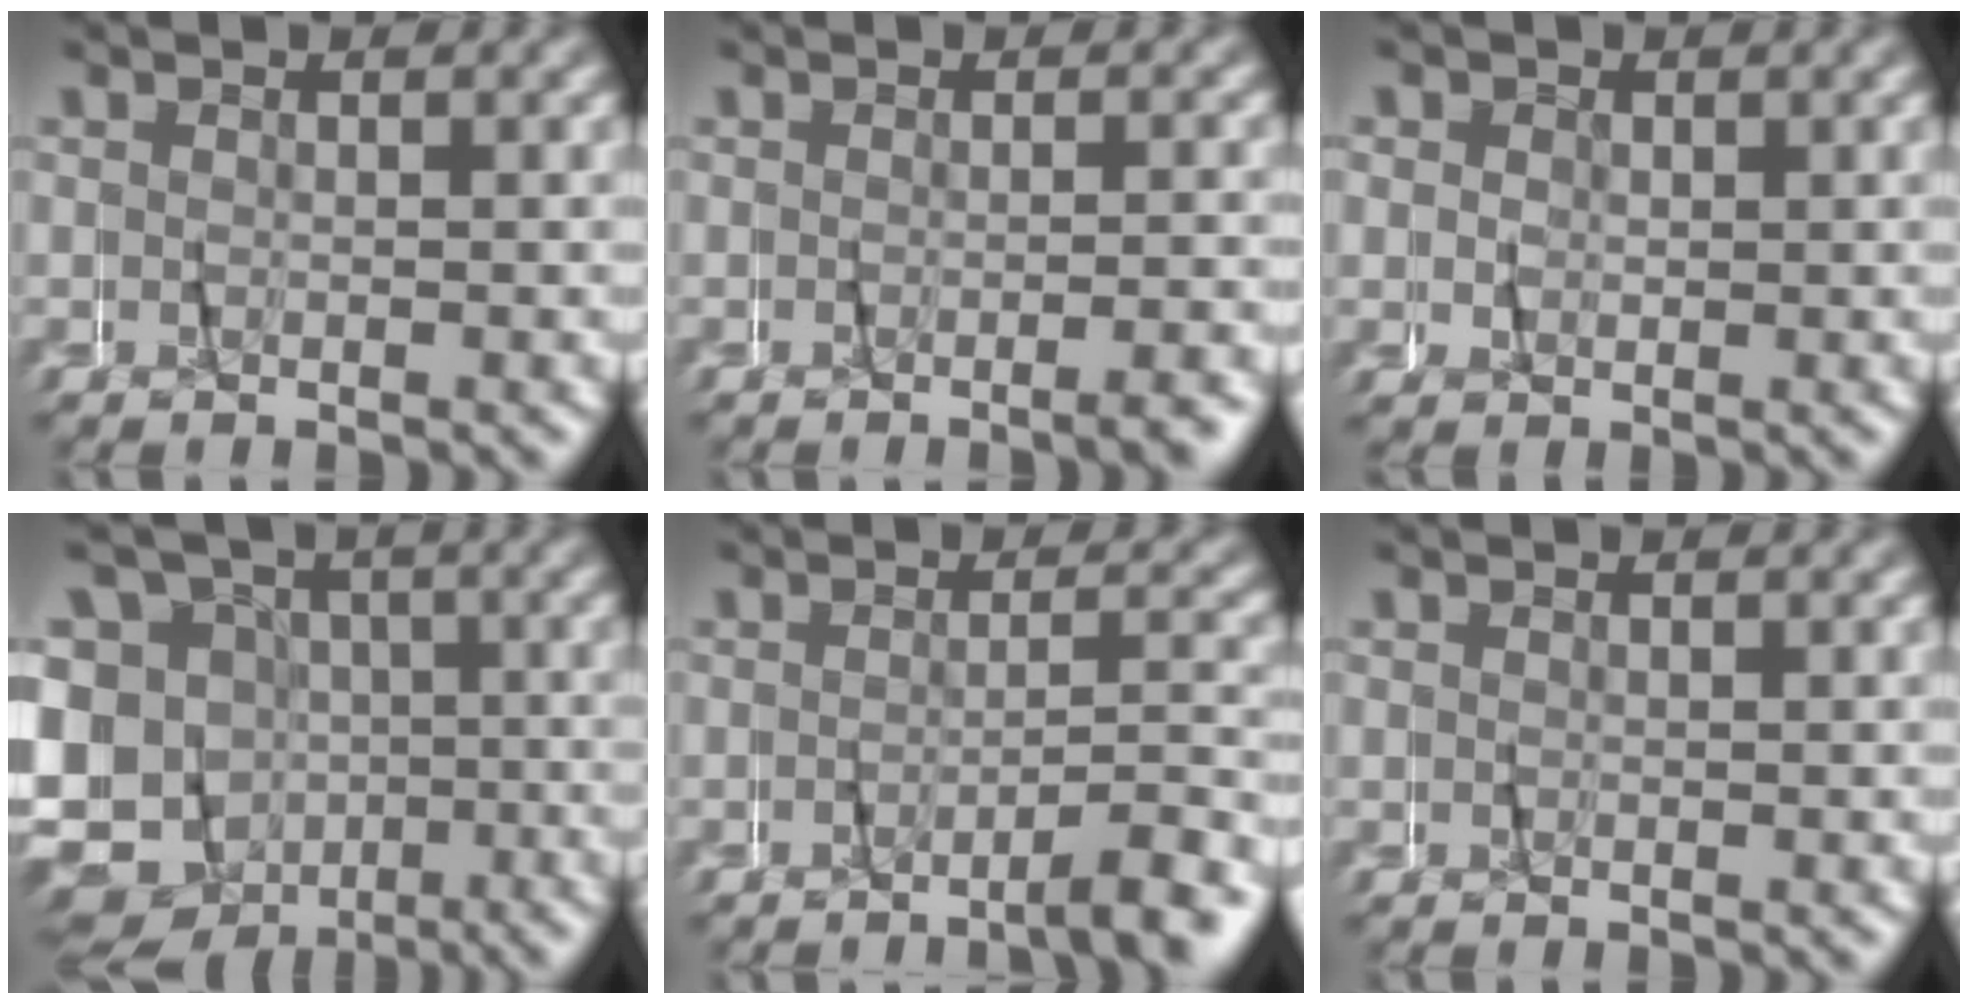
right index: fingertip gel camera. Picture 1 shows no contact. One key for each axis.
{"total": 1.8, "fx": -1.6, "fy": -0.7, "fz": 0.4, "tx": -0.003, "ty": 0.006, "tz": -0.029}
{"total": 1.2, "fx": 0.8, "fy": 0.5, "fz": -0.7, "tx": 0.014, "ty": 0.001, "tz": 0.013}
{"total": 15.7, "fx": -4.6, "fy": 14.2, "fz": 4.8, "tx": -0.136, "ty": -0.056, "tz": -0.082}
{"total": 3.6, "fx": -3.2, "fy": -0.5, "fz": 1.7, "tx": -0.022, "ty": 0.003, "tz": -0.058}
{"total": 0.0}